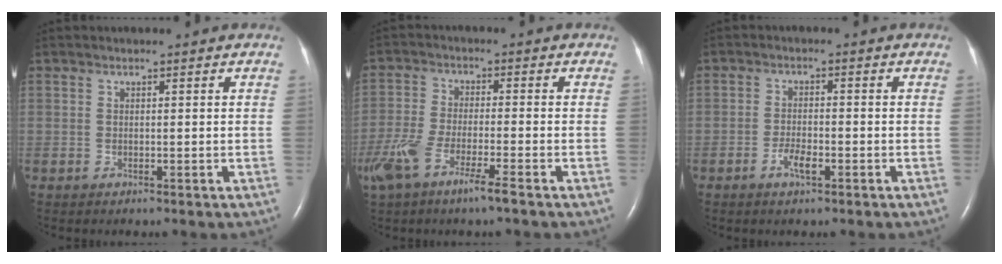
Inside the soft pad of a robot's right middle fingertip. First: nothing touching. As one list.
[{"total": 8.5, "force": [-5.1, 0.9, 6.7], "torque": [-0.147, -0.015, -0.098]}, {"total": 2.9, "force": [-1.5, 0.9, 2.3], "torque": [-0.046, 0.001, -0.030]}]